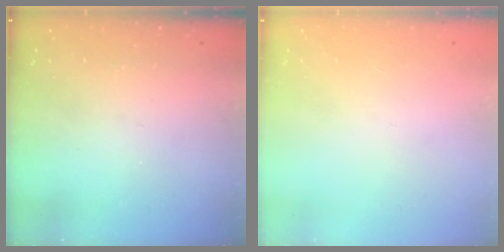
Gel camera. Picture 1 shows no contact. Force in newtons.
{"total": 0.0}